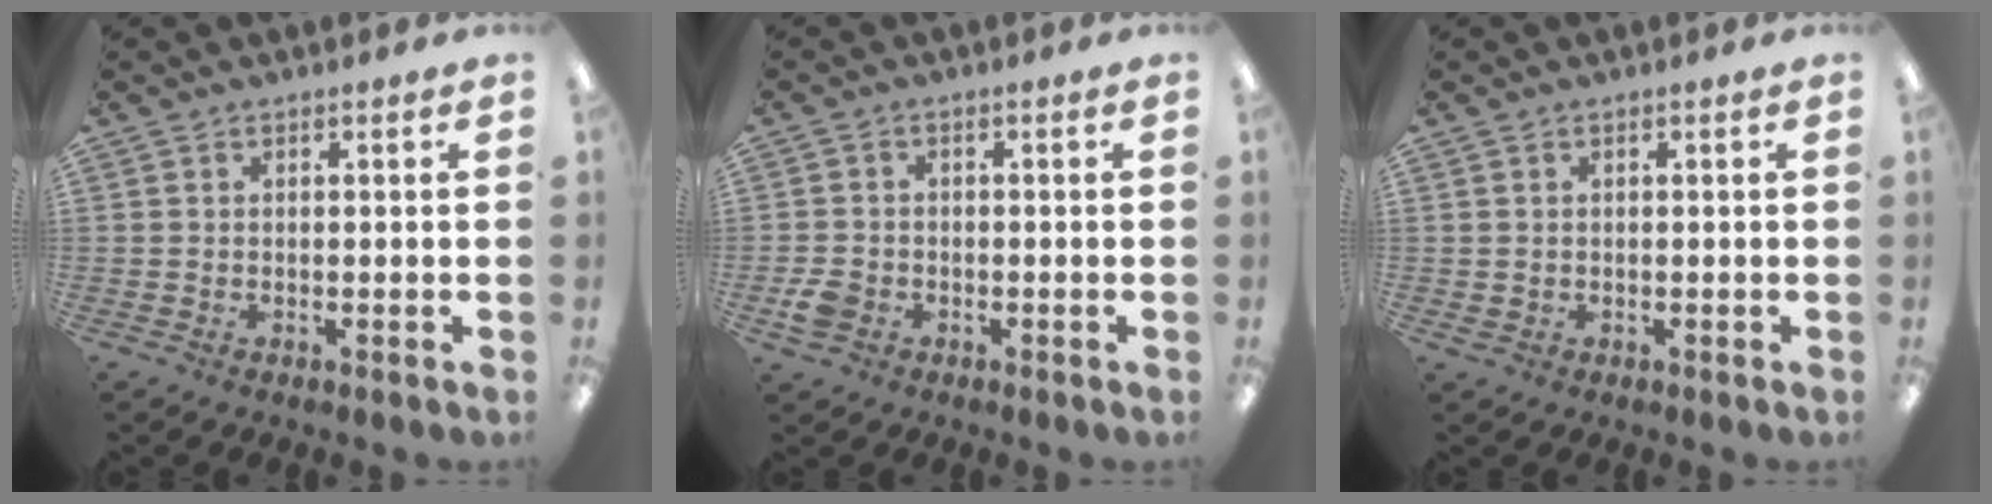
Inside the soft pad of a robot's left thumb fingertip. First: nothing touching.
{"total": 3.9, "force": [-1.5, 3.1, 1.9], "torque": [-0.042, 0.004, -0.030]}
{"total": 1.1, "force": [0.4, 1.0, 0.2], "torque": [-0.006, 0.002, 0.006]}